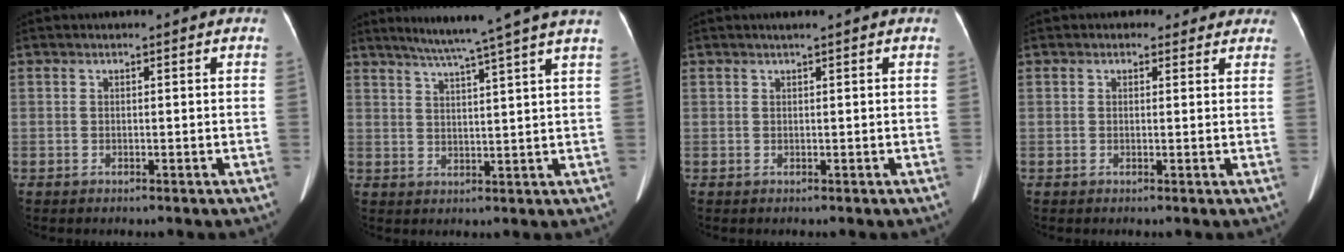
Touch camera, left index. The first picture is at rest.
{"total": 12.1, "force": [9.8, -2.2, 6.8], "torque": [-0.108, 0.000, 0.124]}
{"total": 0.7, "force": [0.5, -0.1, 0.5], "torque": [-0.011, 0.003, 0.011]}
{"total": 3.5, "force": [2.7, 2.2, 0.5], "torque": [0.008, 0.007, 0.019]}